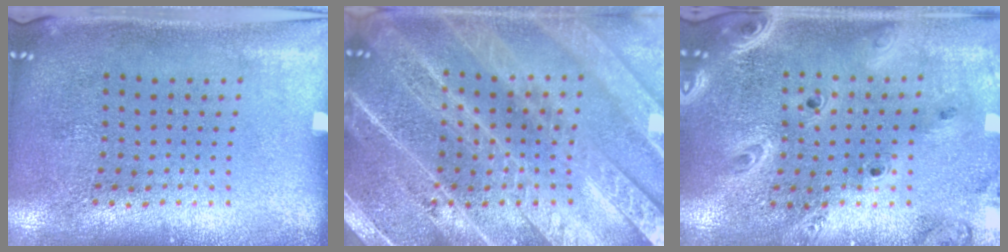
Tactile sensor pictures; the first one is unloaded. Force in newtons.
{"total": 5.7, "press": 5.7, "slide": 0.8}
{"total": 2.8, "press": 2.3, "slide": 1.5}